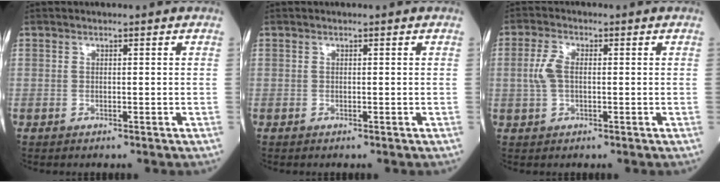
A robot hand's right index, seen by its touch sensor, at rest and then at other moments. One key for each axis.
{"total": 0.0}
{"total": 3.7, "fx": 0.0, "fy": 1.9, "fz": 3.2, "tx": -0.089, "ty": 0.009, "tz": -0.002}